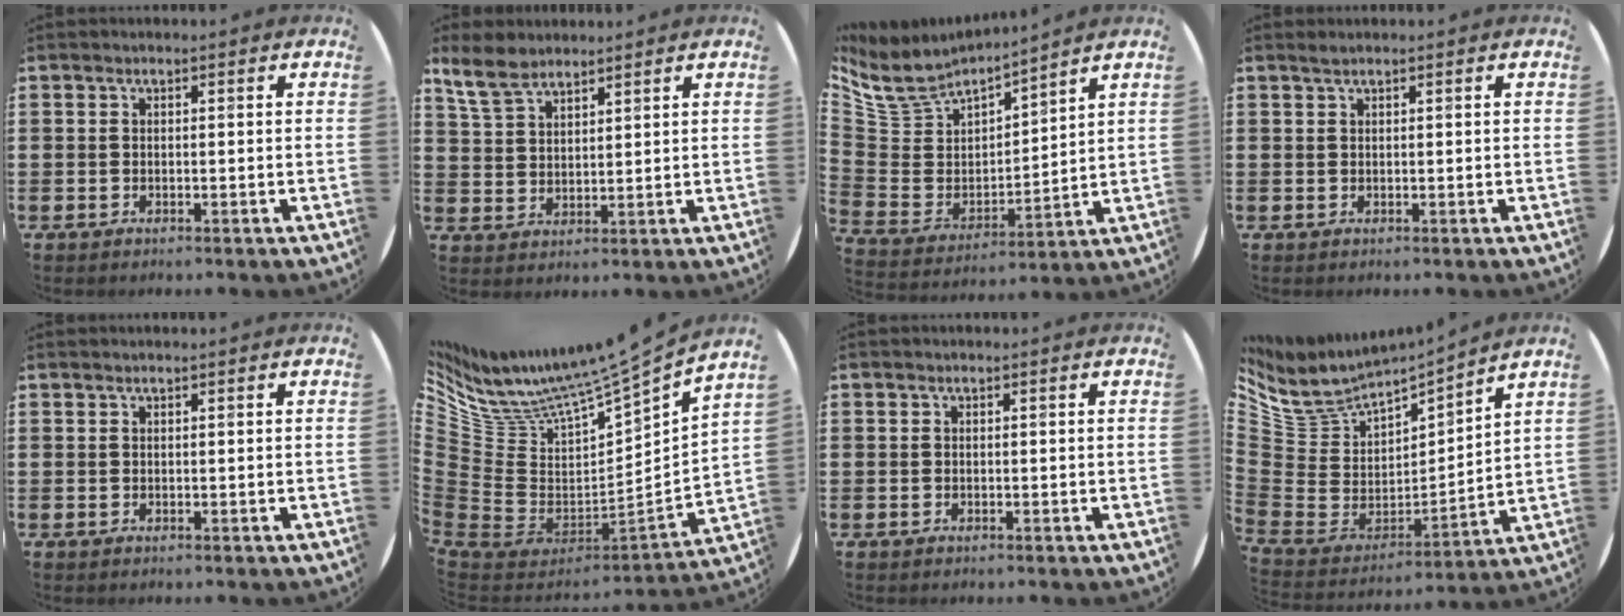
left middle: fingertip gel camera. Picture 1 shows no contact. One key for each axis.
{"total": 5.6, "fx": 4.7, "fy": 2.2, "fz": 2.1, "tx": -0.054, "ty": -0.005, "tz": 0.089}
{"total": 7.0, "fx": 6.3, "fy": 2.7, "fz": 1.4, "tx": -0.067, "ty": -0.053, "tz": 0.110}
{"total": 0.6, "fx": 0.5, "fy": -0.1, "fz": 0.2, "tx": -0.003, "ty": -0.001, "tz": 0.009}
{"total": 0.0}
{"total": 8.7, "fx": 7.7, "fy": 1.5, "fz": 3.7, "tx": -0.119, "ty": -0.081, "tz": 0.120}
{"total": 0.0}
{"total": 5.7, "fx": 5.3, "fy": 2.1, "fz": 0.6, "tx": -0.051, "ty": -0.058, "tz": 0.090}